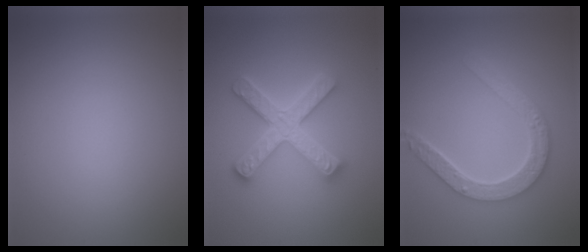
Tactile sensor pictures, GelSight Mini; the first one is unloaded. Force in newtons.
{"total": 4.7, "press": 4.6, "slide": 0.7}
{"total": 4.7, "press": 3.7, "slide": 2.9}